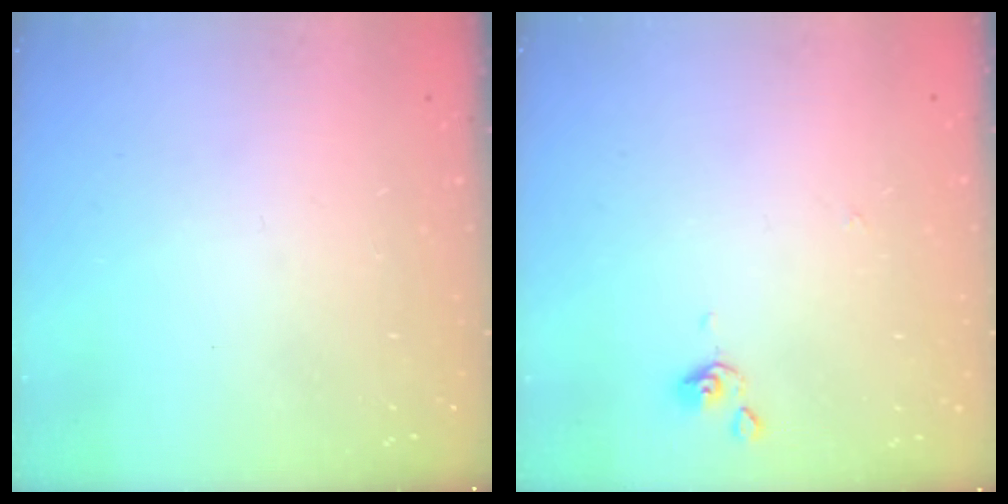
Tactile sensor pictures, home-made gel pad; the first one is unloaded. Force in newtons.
{"total": 0.0}